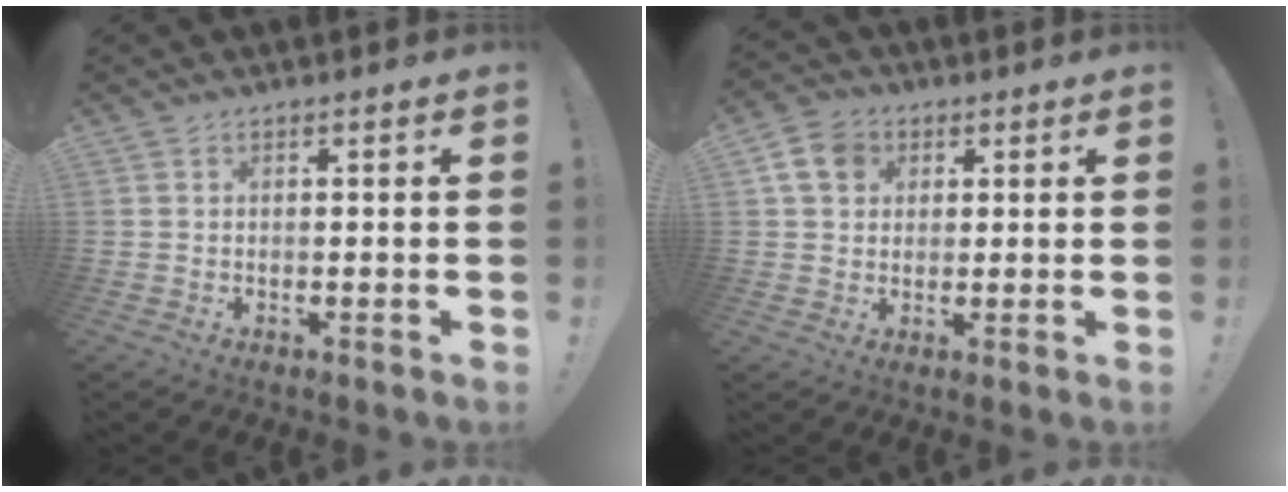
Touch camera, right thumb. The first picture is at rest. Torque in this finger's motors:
{"motor_torque": [0.07, 0.19, 0.42, 0.08, -0.01]}